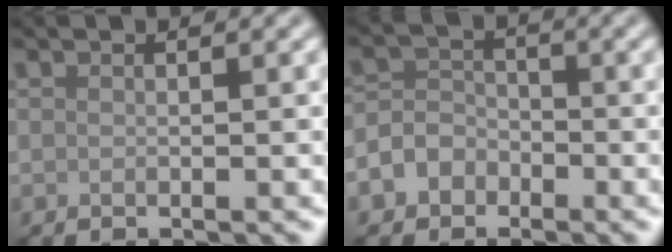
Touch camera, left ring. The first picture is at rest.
{"total": 3.7, "force": [-2.1, 2.8, 1.0], "torque": [0.000, 0.002, -0.048]}